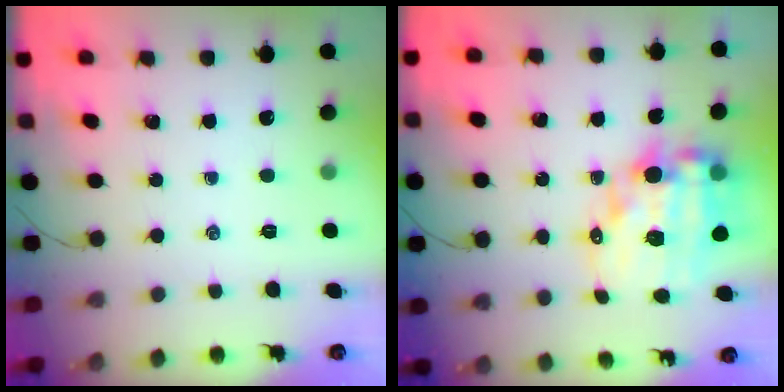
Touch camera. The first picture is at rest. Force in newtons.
{"total": 16.3, "press": 16.0, "slide": 3.5}